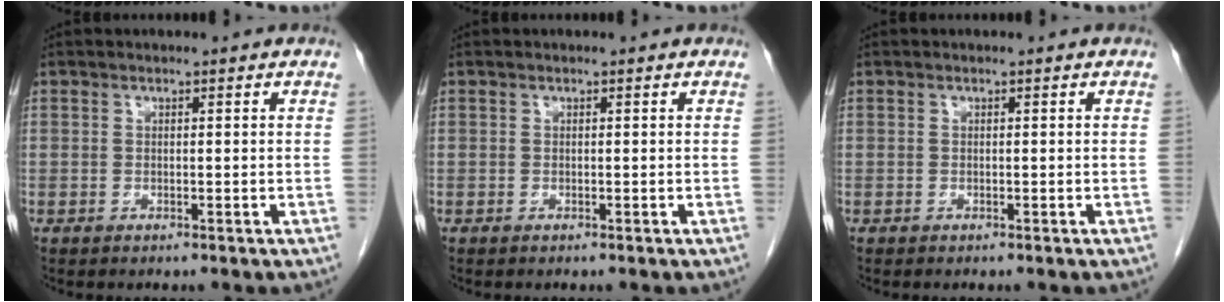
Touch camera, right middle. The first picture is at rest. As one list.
[{"total": 0.0}, {"total": 0.0}]